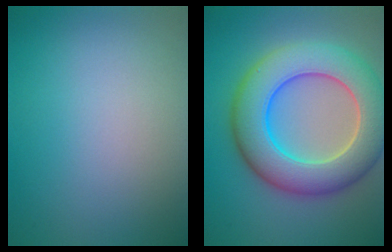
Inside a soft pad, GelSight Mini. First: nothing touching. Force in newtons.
{"total": 10.5, "press": 10.5, "slide": 0.6}